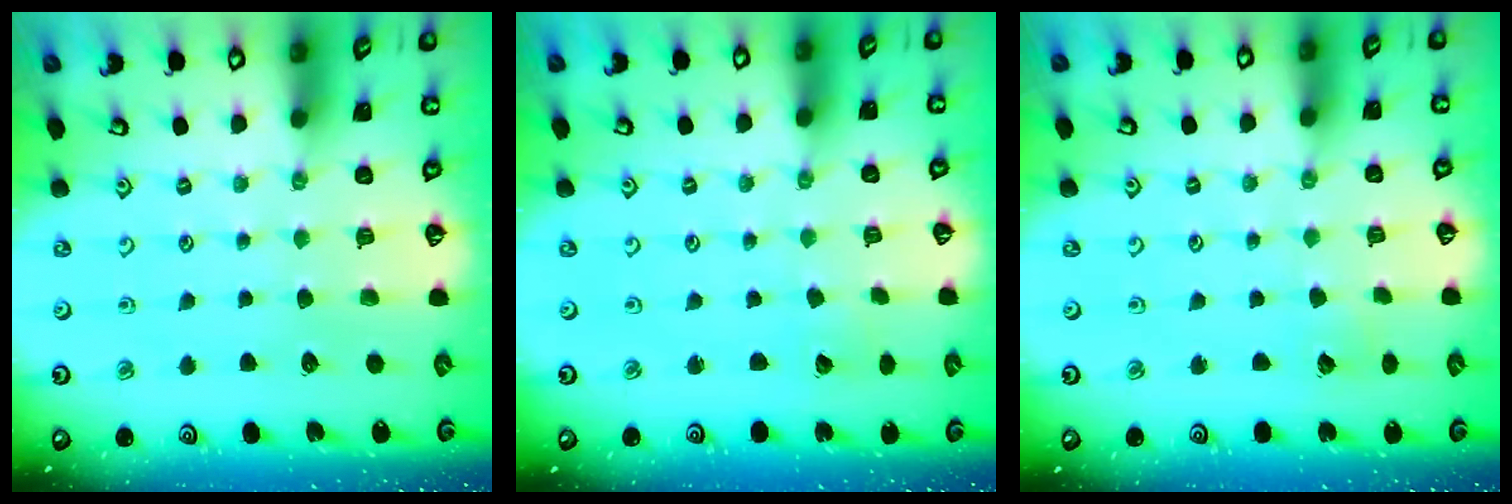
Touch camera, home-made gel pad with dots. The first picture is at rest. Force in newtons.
{"total": 1.6, "press": 1.6, "slide": 0.0}
{"total": 2.8, "press": 2.8, "slide": 0.3}